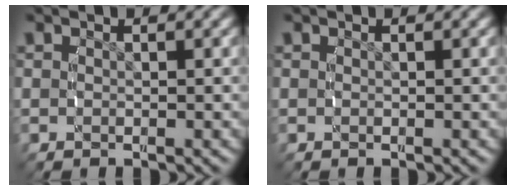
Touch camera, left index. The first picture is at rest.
{"total": 0.0}